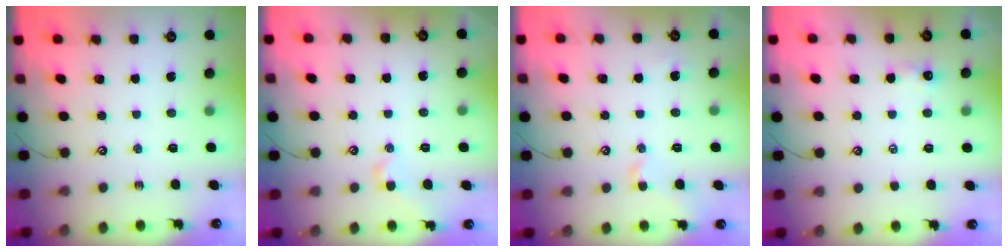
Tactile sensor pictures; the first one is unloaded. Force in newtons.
{"total": 1.2, "press": 1.2, "slide": 0.1}
{"total": 1.0, "press": 0.9, "slide": 0.3}
{"total": 1.7, "press": 1.7, "slide": 0.3}